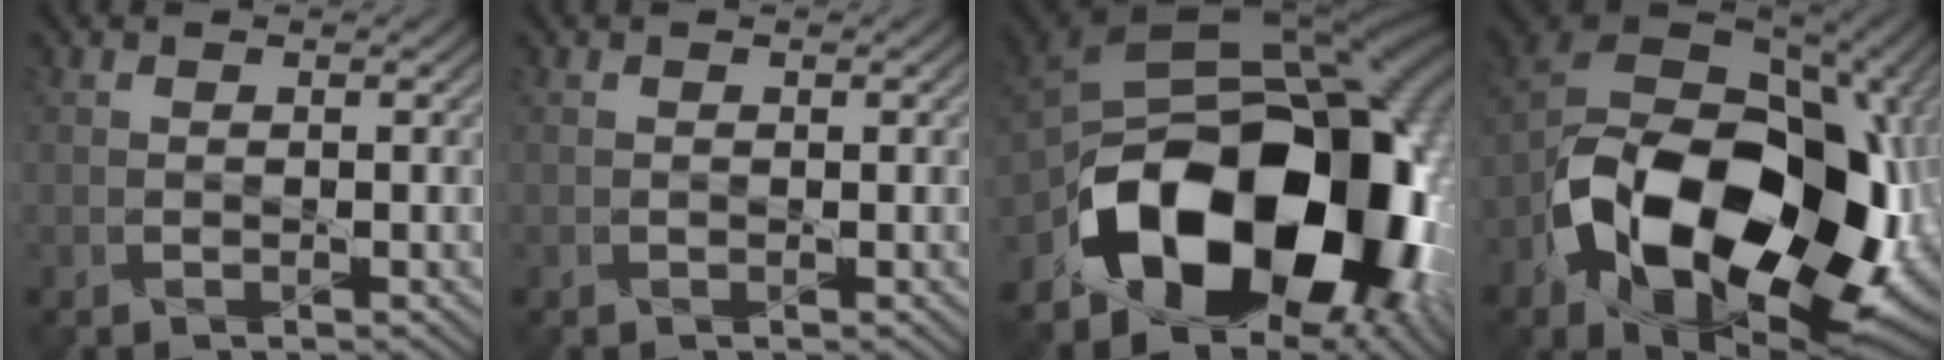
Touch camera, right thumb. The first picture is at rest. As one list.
[{"total": 0.0}, {"total": 20.2, "force": [-7.4, 13.1, 13.5], "torque": [-0.237, -0.044, -0.108]}, {"total": 21.9, "force": [-6.9, 13.7, 15.6], "torque": [-0.319, -0.058, -0.086]}]